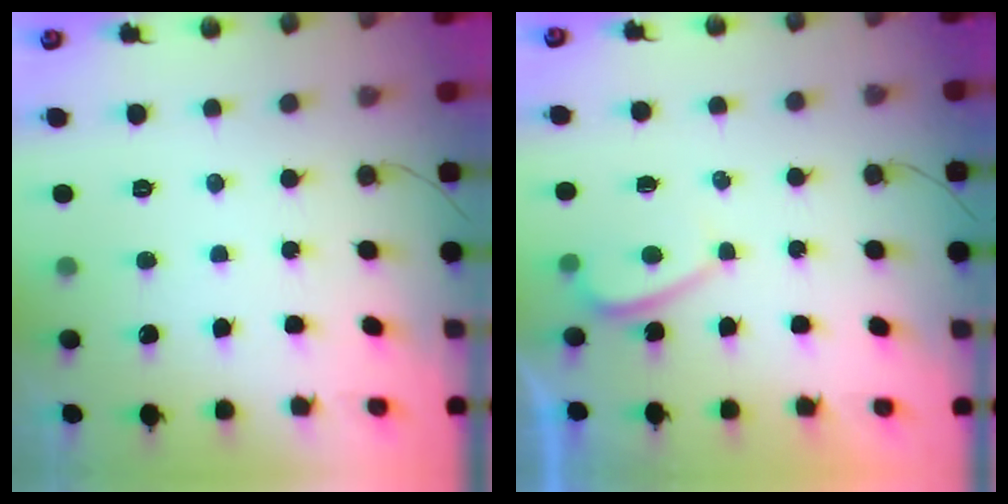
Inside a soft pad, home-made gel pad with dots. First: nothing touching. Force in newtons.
{"total": 1.6, "press": 1.5, "slide": 0.6}